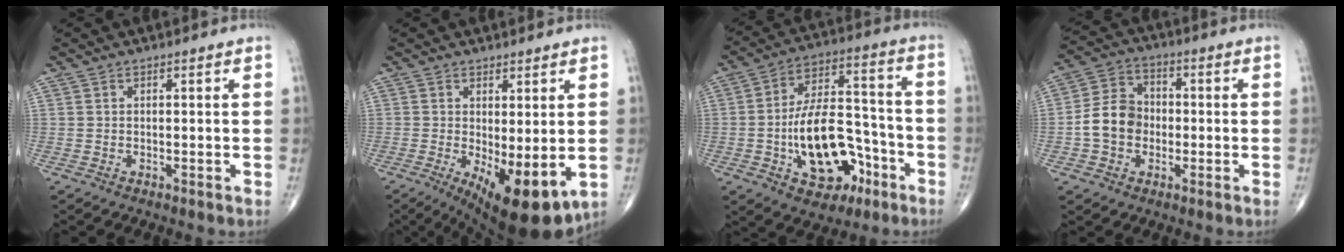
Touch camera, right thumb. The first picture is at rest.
{"total": 12.3, "force": [-2.9, 4.5, 11.1], "torque": [-0.159, -0.027, -0.027]}
{"total": 18.3, "force": [-6.6, 10.5, 13.5], "torque": [-0.191, 0.058, -0.098]}
{"total": 9.3, "force": [-1.4, 7.6, 5.2], "torque": [-0.080, 0.031, -0.038]}